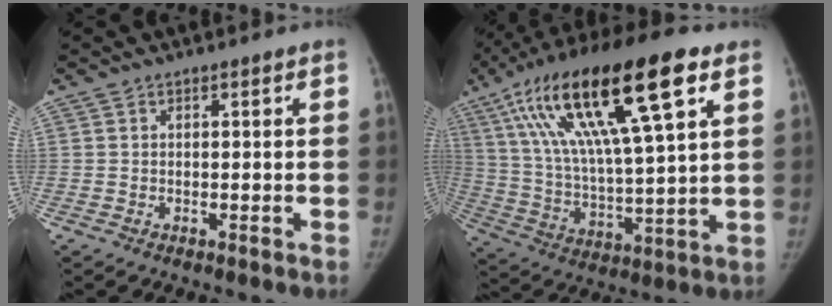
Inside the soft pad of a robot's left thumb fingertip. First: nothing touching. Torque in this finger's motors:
{"motor_torque": [0.97, 0.84, 2.75, 0.01, 0.35]}